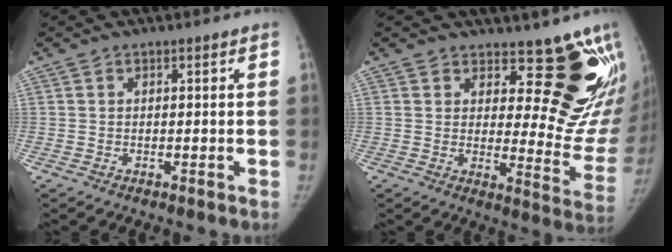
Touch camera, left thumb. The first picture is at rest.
{"total": 17.1, "force": [13.1, 6.7, 8.7], "torque": [-0.056, -0.114, 0.152]}